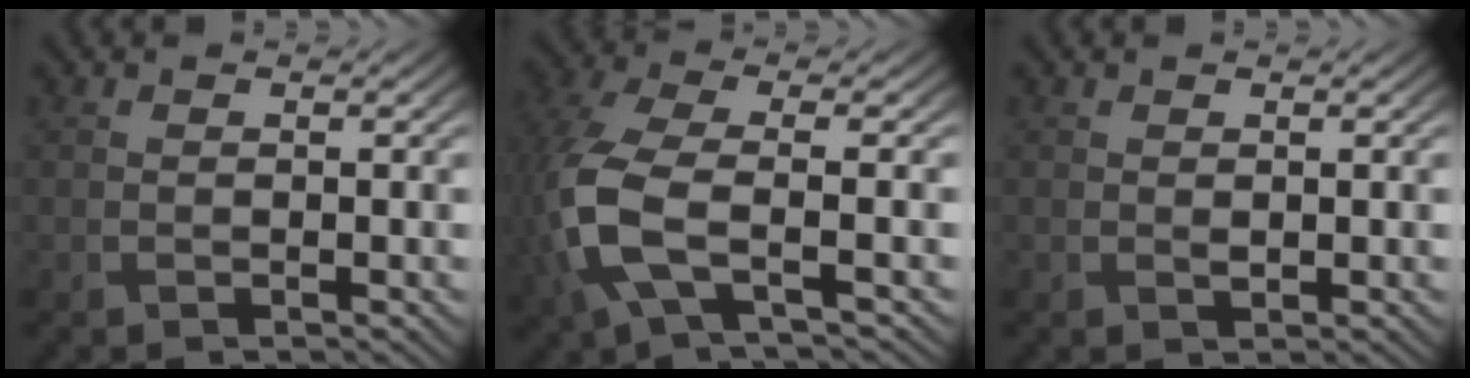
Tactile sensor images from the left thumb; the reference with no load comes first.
{"total": 9.2, "force": [-2.2, 4.0, 8.0], "torque": [-0.214, -0.016, -0.052]}
{"total": 0.6, "force": [0.2, 0.3, 0.4], "torque": [-0.007, -0.003, 0.005]}